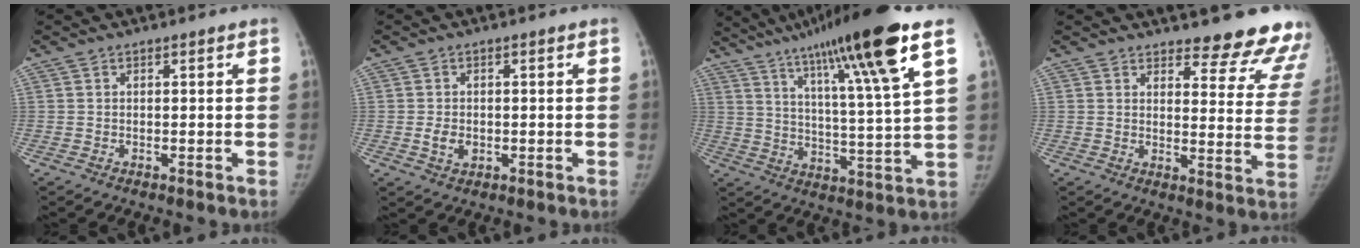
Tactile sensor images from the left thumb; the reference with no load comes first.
{"total": 3.1, "force": [-0.7, 2.3, 2.0], "torque": [-0.030, 0.001, -0.008]}
{"total": 21.4, "force": [12.6, 0.8, 17.3], "torque": [-0.263, -0.039, 0.199]}
{"total": 16.2, "force": [14.8, 4.3, 5.0], "torque": [-0.003, -0.123, 0.155]}